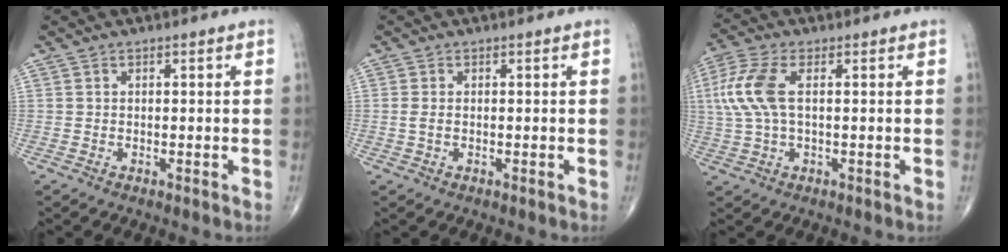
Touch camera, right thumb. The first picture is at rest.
{"total": 1.6, "force": [-0.2, 0.9, 1.3], "torque": [-0.033, 0.001, -0.004]}
{"total": 9.3, "force": [1.5, 4.3, 8.1], "torque": [-0.212, 0.017, 0.029]}